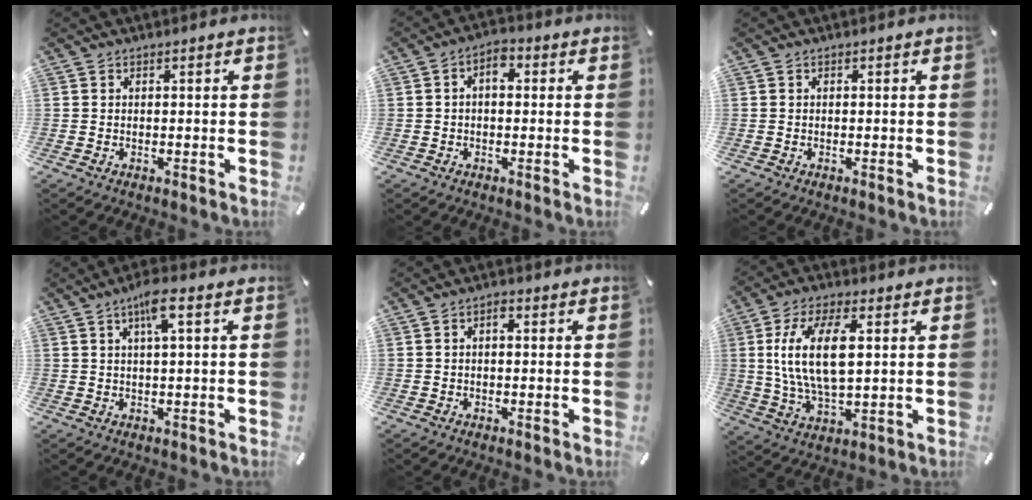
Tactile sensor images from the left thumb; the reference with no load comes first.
{"total": 3.9, "force": [0.0, 2.4, 3.1], "torque": [-0.046, 0.007, -0.006]}
{"total": 0.0}
{"total": 6.0, "force": [2.4, 1.1, 5.4], "torque": [-0.102, 0.003, 0.036]}
{"total": 1.8, "force": [0.1, 0.9, 1.5], "torque": [-0.031, 0.007, 0.000]}
{"total": 14.0, "force": [2.9, 6.4, 12.0], "torque": [-0.261, -0.006, 0.045]}